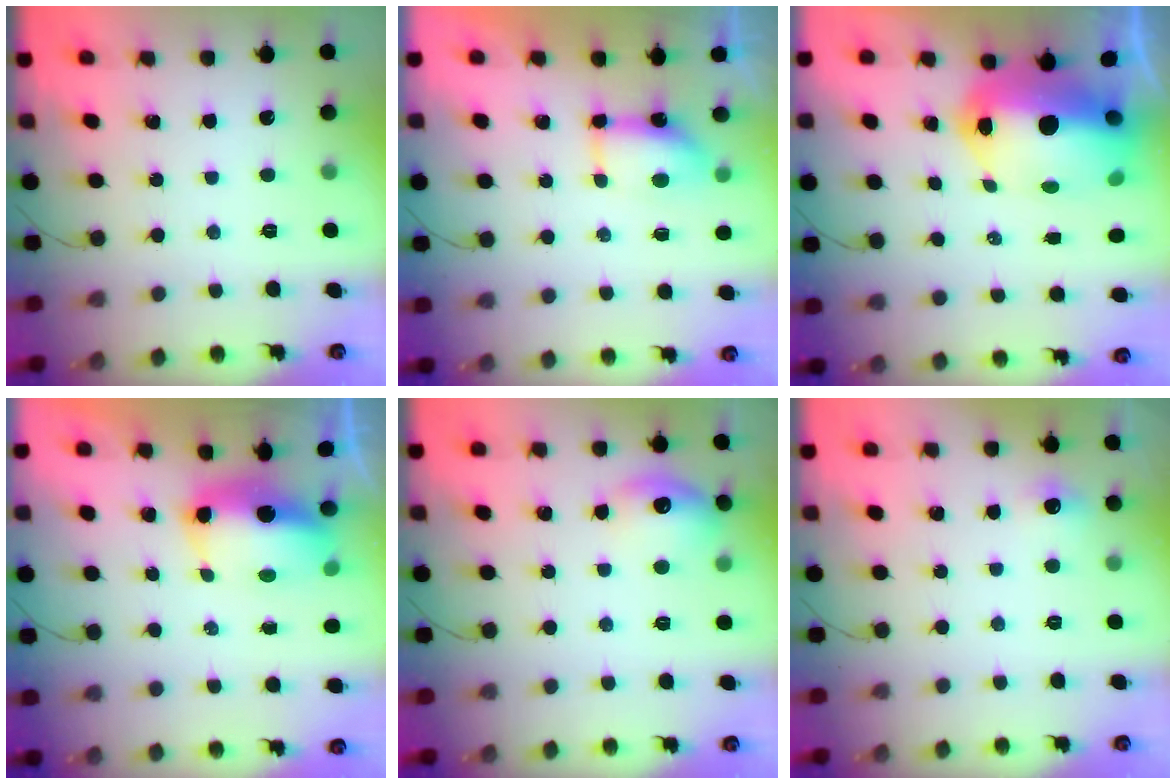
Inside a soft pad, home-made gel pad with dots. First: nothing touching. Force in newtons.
{"total": 6.6, "press": 6.6, "slide": 0.2}
{"total": 17.6, "press": 17.2, "slide": 4.0}
{"total": 8.8, "press": 8.7, "slide": 1.6}
{"total": 10.9, "press": 10.9, "slide": 0.8}
{"total": 4.5, "press": 4.3, "slide": 1.3}